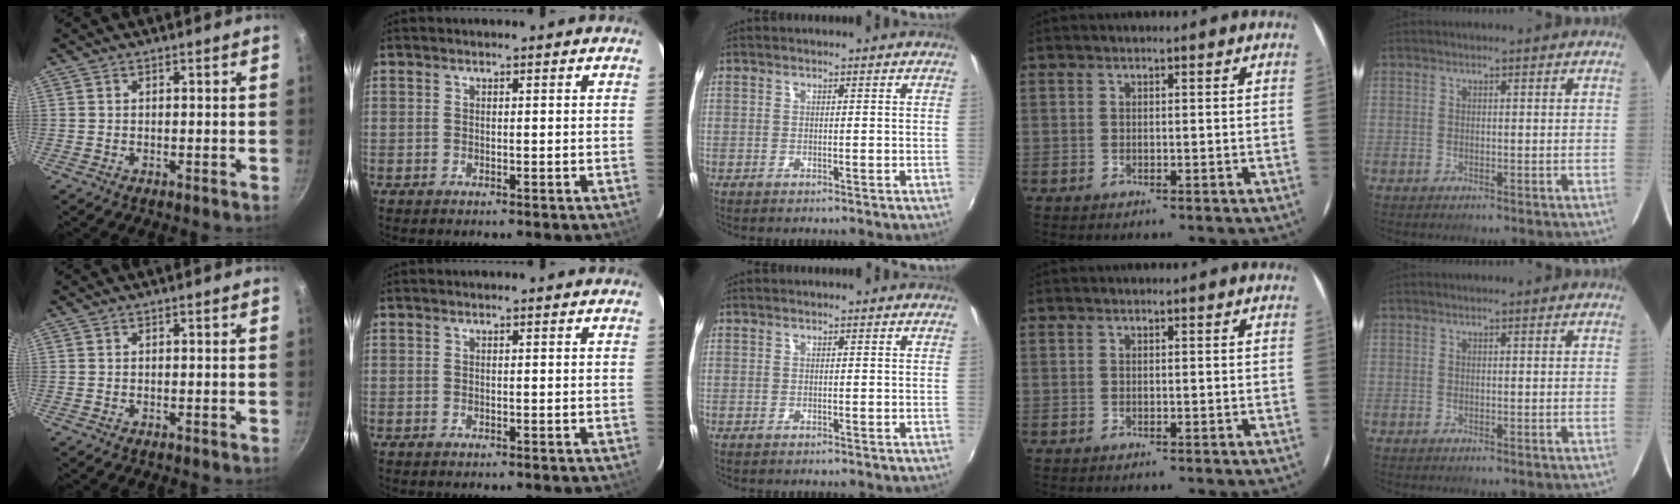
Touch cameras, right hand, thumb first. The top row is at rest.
{}